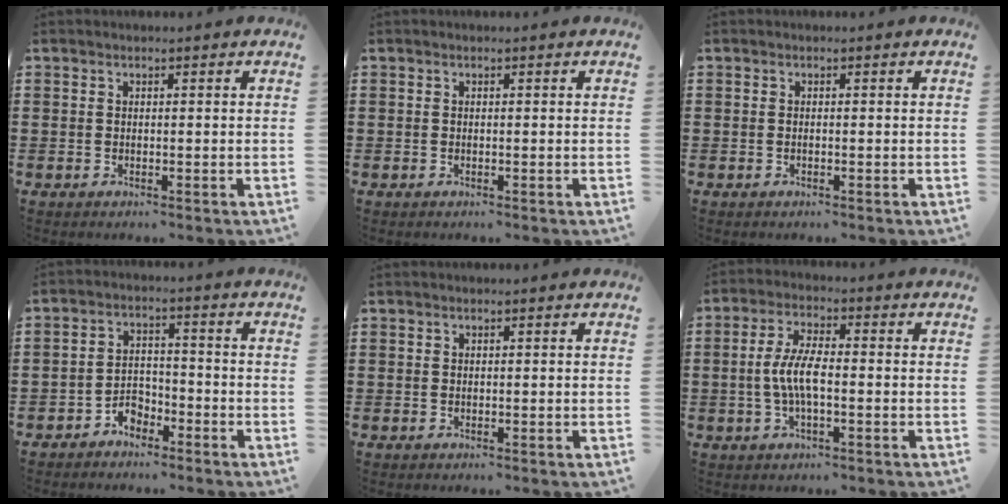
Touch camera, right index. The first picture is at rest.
{"total": 0.0}
{"total": 0.0}
{"total": 3.4, "force": [-2.9, 1.8, 0.6], "torque": [-0.019, 0.009, -0.059]}
{"total": 0.0}
{"total": 6.0, "force": [-0.9, 1.9, 5.6], "torque": [-0.125, -0.004, -0.024]}